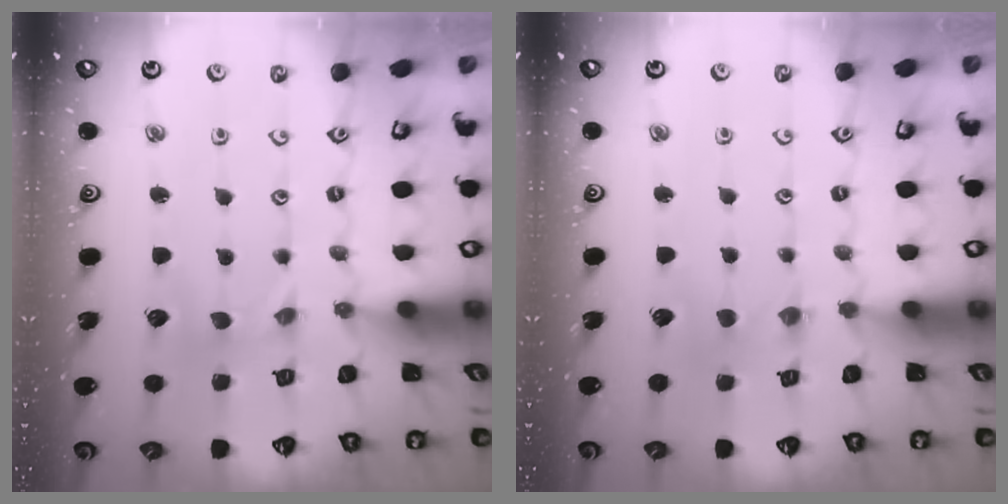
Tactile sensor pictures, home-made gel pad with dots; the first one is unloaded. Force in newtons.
{"total": 1.2, "press": 1.1, "slide": 0.3}